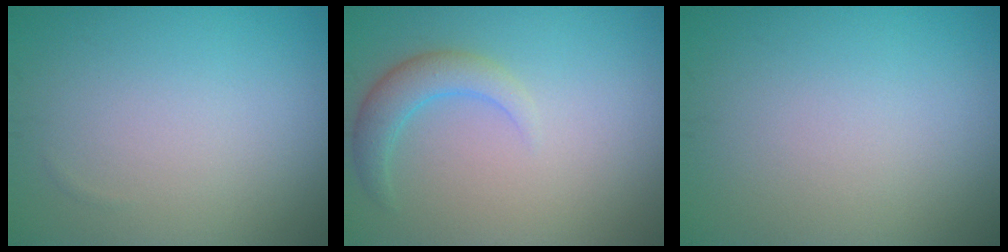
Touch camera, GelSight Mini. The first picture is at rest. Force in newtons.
{"total": 2.8, "press": 2.8, "slide": 0.3}
{"total": 0.0}